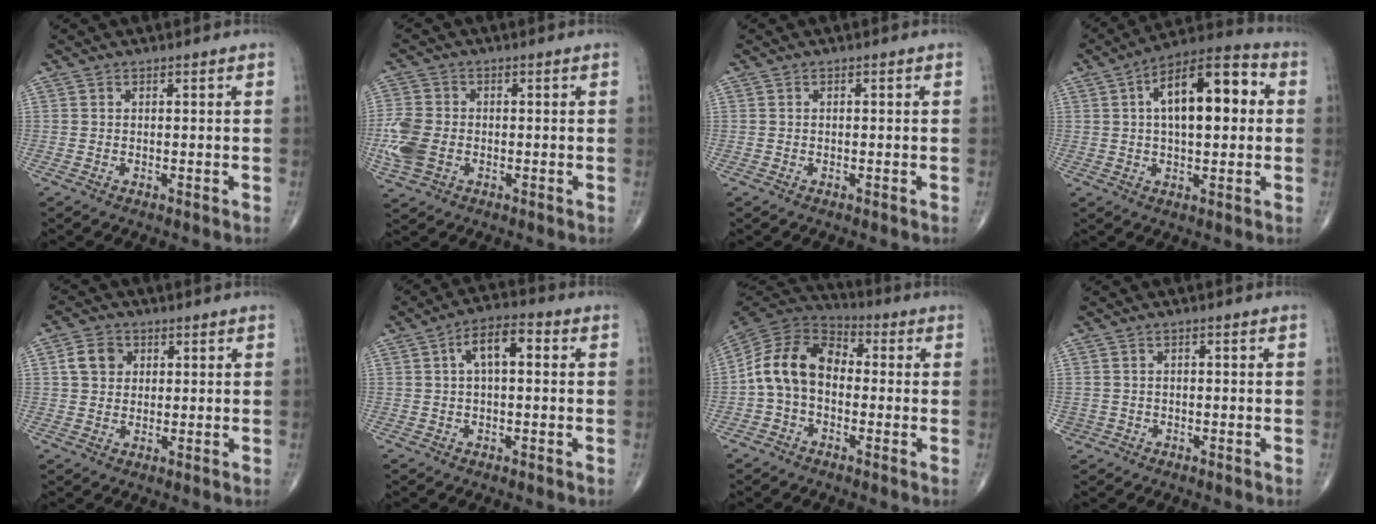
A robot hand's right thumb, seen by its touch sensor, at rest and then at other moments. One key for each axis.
{"total": 8.0, "fx": -1.7, "fy": 5.7, "fz": 5.4, "tx": -0.135, "ty": 0.003, "tz": -0.036}
{"total": 0.0}
{"total": 16.6, "fx": 3.0, "fy": 7.6, "fz": 14.5, "tx": -0.208, "ty": 0.030, "tz": 0.039}
{"total": 5.2, "fx": 1.4, "fy": 4.3, "fz": 2.6, "tx": -0.032, "ty": 0.003, "tz": 0.021}
{"total": 7.4, "fx": 1.5, "fy": 3.4, "fz": 6.4, "tx": -0.105, "ty": 0.026, "tz": 0.017}
{"total": 12.4, "fx": -1.1, "fy": 8.8, "fz": 8.6, "tx": -0.145, "ty": 0.037, "tz": -0.036}
{"total": 1.8, "fx": -0.7, "fy": 1.7, "fz": 0.1, "tx": 0.008, "ty": 0.012, "tz": -0.012}